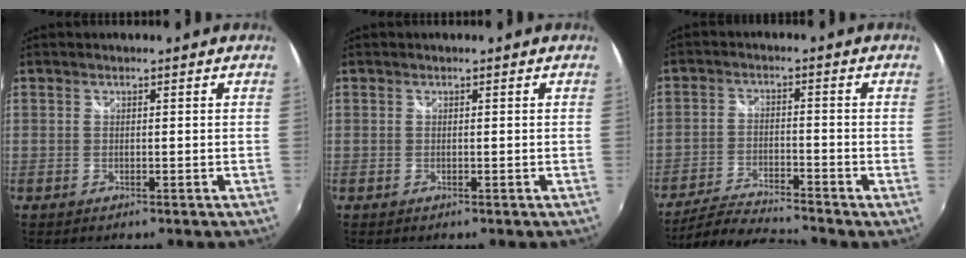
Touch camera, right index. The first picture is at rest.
{"total": 0.0}
{"total": 8.8, "force": [-8.1, 0.5, 3.4], "torque": [-0.085, -0.011, -0.156]}